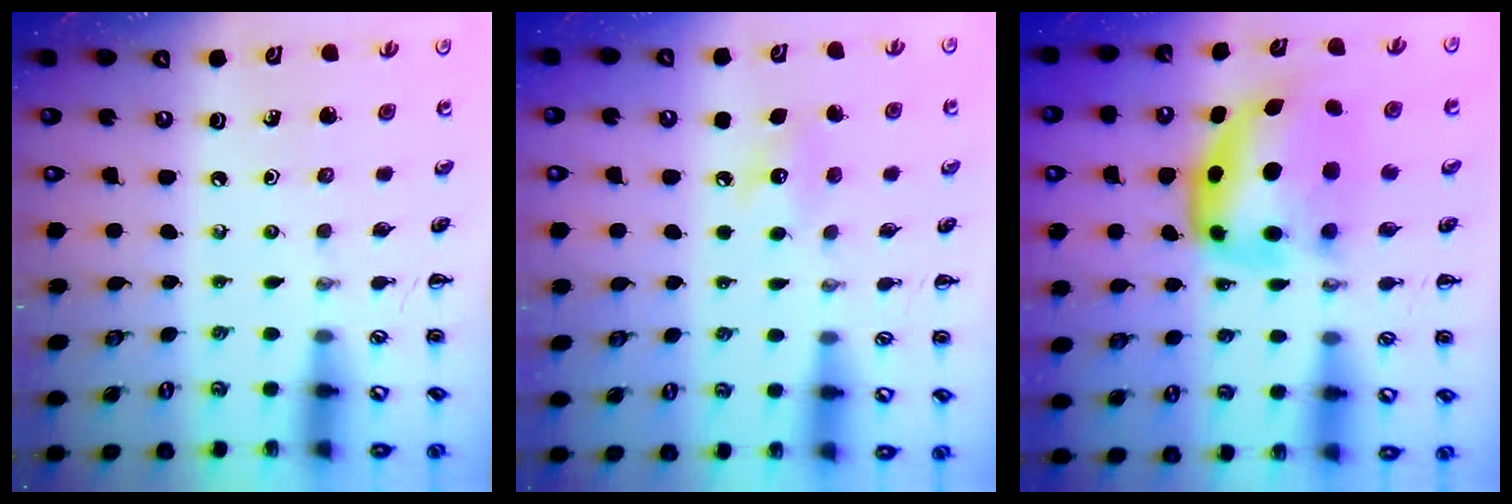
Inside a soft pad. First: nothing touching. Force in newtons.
{"total": 6.9, "press": 6.7, "slide": 1.7}
{"total": 8.7, "press": 8.3, "slide": 2.3}